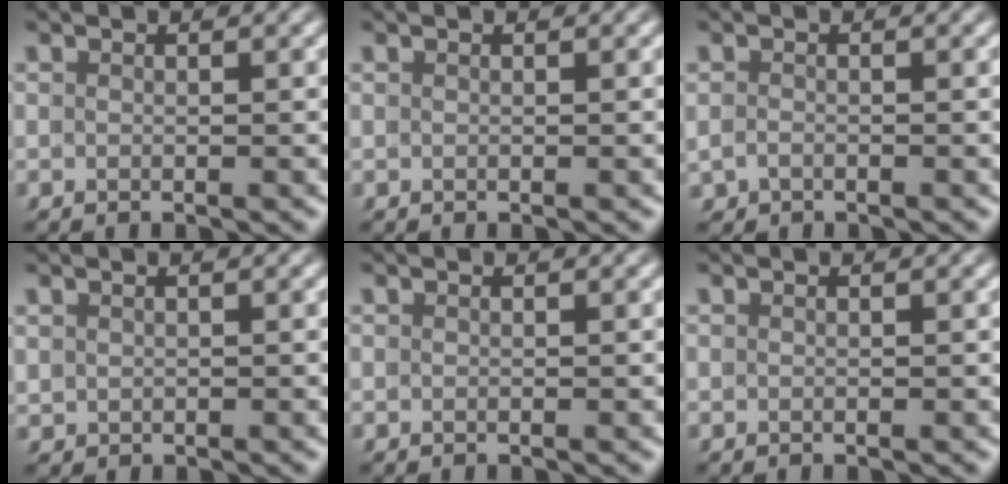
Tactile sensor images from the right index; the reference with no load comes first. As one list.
[{"total": 0.0}, {"total": 1.3, "force": [-1.0, 0.7, 0.0], "torque": [-0.009, -0.008, -0.012]}, {"total": 0.6, "force": [0.3, 0.5, 0.1], "torque": [-0.004, -0.008, 0.016]}, {"total": 0.0}, {"total": 0.0}]